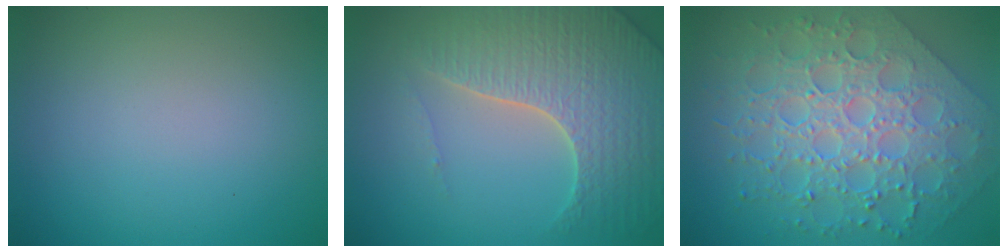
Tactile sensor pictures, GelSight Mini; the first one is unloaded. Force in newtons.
{"total": 6.7, "press": 6.4, "slide": 1.6}
{"total": 7.7, "press": 6.3, "slide": 4.3}